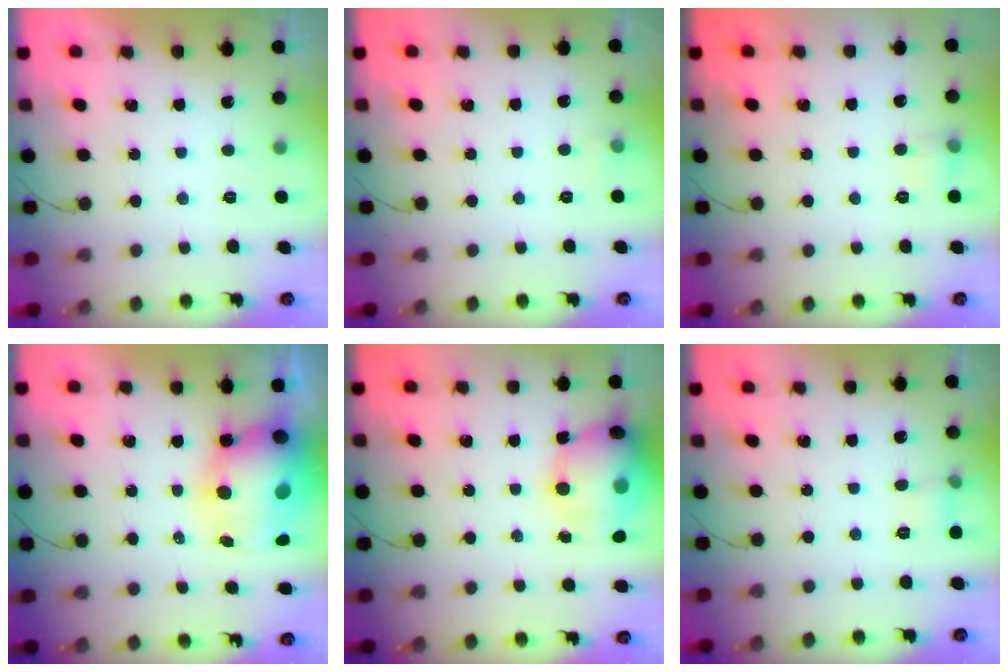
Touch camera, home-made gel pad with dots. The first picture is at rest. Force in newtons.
{"total": 7.1, "press": 2.9, "slide": 6.5}
{"total": 6.9, "press": 6.8, "slide": 1.3}
{"total": 13.6, "press": 13.2, "slide": 3.2}
{"total": 17.9, "press": 16.9, "slide": 5.7}
{"total": 5.1, "press": 4.8, "slide": 1.7}